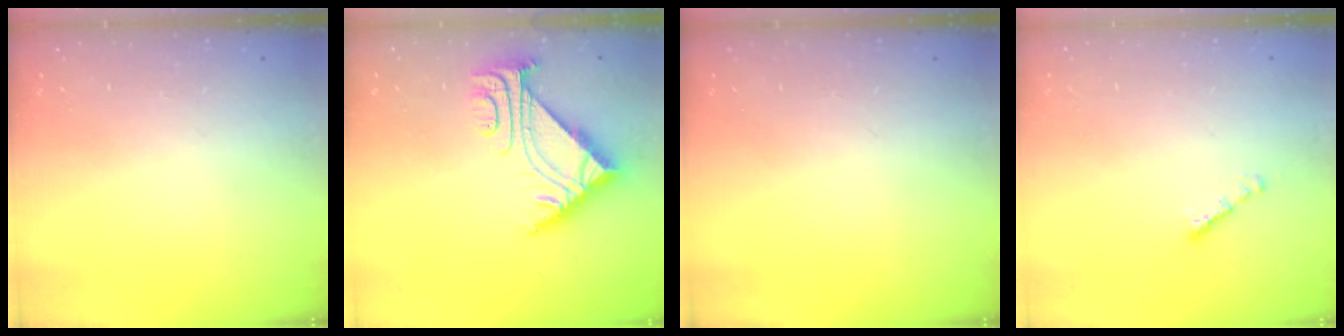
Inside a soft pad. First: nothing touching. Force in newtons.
{"total": 6.6, "press": 6.6, "slide": 0.9}
{"total": 0.0}
{"total": 2.1, "press": 2.1, "slide": 0.3}